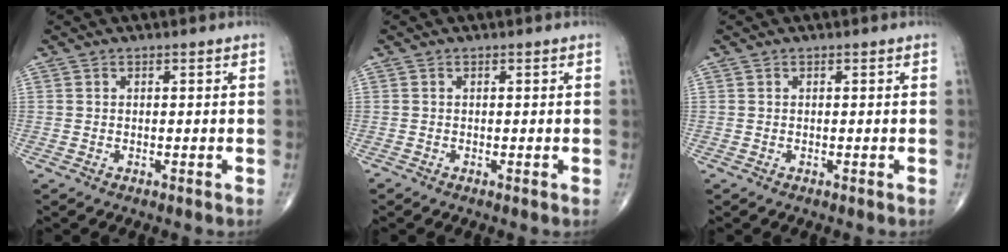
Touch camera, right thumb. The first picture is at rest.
{"total": 0.0}
{"total": 0.0}